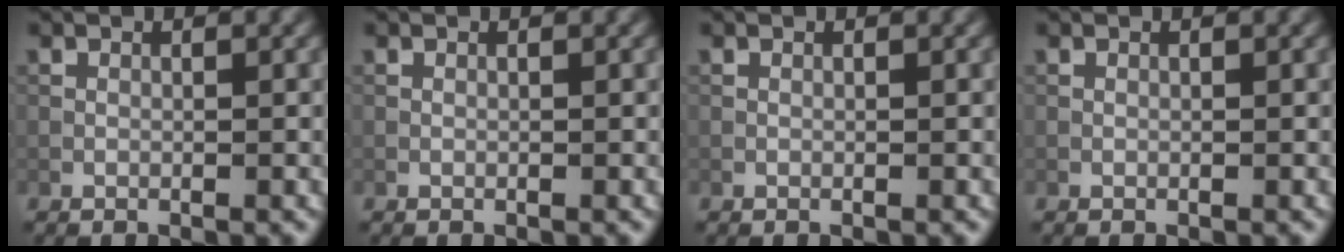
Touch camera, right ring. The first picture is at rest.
{"total": 0.0}
{"total": 0.0}
{"total": 0.0}